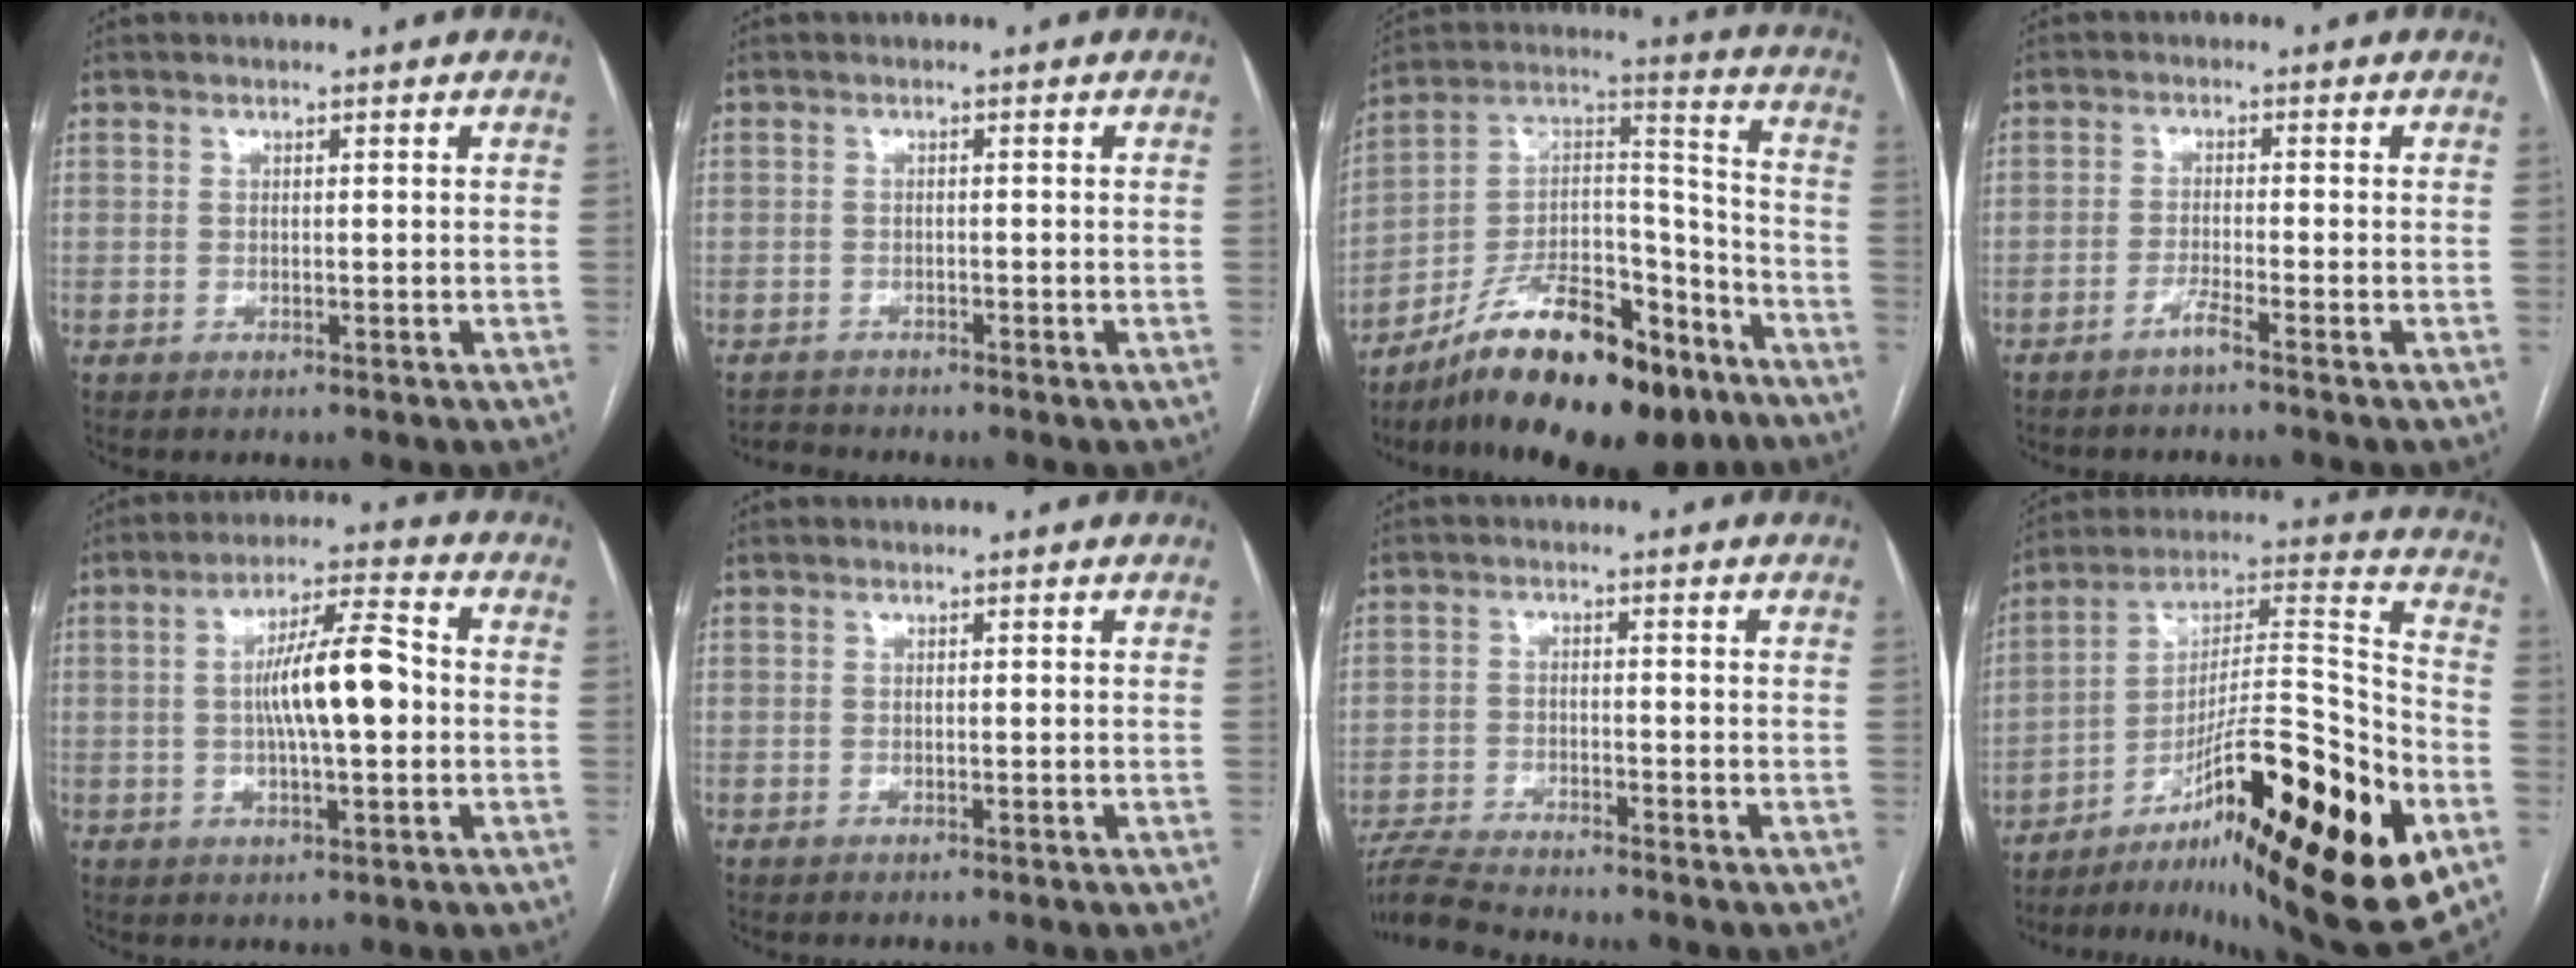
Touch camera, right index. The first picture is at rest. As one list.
[{"total": 1.5, "force": [-1.3, 0.0, -0.8], "torque": [0.016, -0.010, -0.024]}, {"total": 22.3, "force": [-15.5, 7.5, 14.2], "torque": [-0.211, 0.039, -0.253]}, {"total": 2.1, "force": [-1.7, -0.6, 1.2], "torque": [-0.027, 0.000, -0.035]}, {"total": 10.1, "force": [-0.1, 1.7, 9.9], "torque": [-0.176, 0.016, -0.004]}, {"total": 0.0}, {"total": 6.8, "force": [-6.6, -0.3, 1.6], "torque": [-0.031, -0.015, -0.121]}, {"total": 29.4, "force": [-13.6, 4.1, 25.8], "torque": [-0.349, -0.005, -0.206]}]